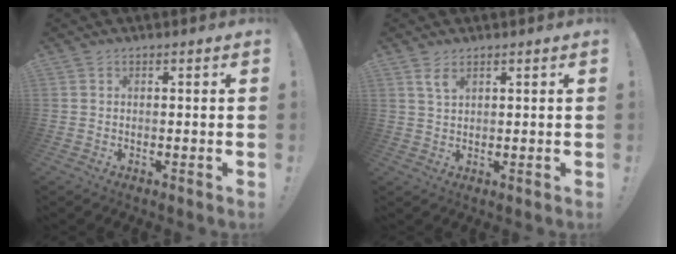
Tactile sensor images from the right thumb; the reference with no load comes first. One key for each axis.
{"total": 3.3, "fx": 2.0, "fy": 1.3, "fz": 2.4, "tx": -0.047, "ty": -0.003, "tz": 0.035}